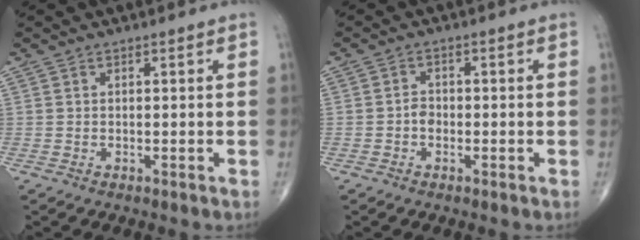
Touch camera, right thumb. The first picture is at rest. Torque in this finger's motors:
{"motor_torque": [-0.18, 0.02, 0.12, -0.41, 0.01]}